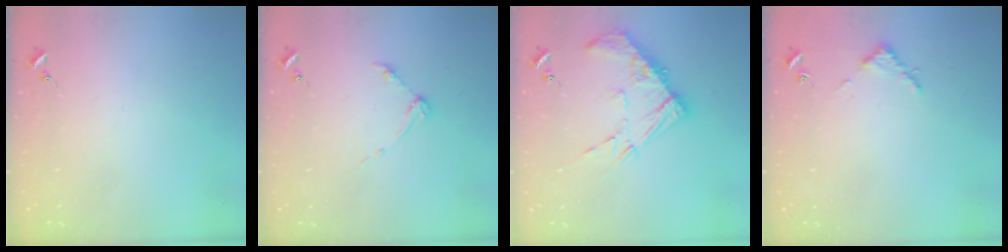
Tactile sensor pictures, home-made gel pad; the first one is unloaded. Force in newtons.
{"total": 4.9, "press": 4.8, "slide": 0.7}
{"total": 13.3, "press": 13.2, "slide": 1.2}
{"total": 2.8, "press": 2.8, "slide": 0.3}